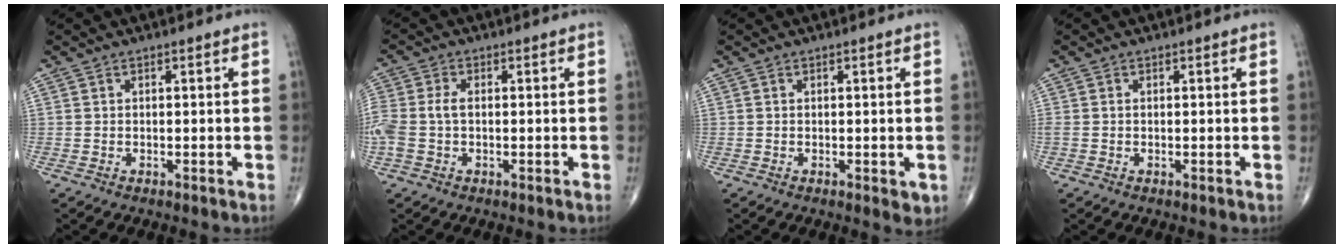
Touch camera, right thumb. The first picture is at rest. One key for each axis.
{"total": 6.7, "fx": -0.5, "fy": 4.1, "fz": 5.2, "tx": -0.149, "ty": 0.011, "tz": -0.010}
{"total": 1.9, "fx": -0.3, "fy": 0.8, "fz": 1.7, "tx": -0.016, "ty": -0.004, "tz": -0.003}
{"total": 0.9, "fx": 0.0, "fy": 0.6, "fz": 0.7, "tx": -0.021, "ty": 0.003, "tz": 0.002}